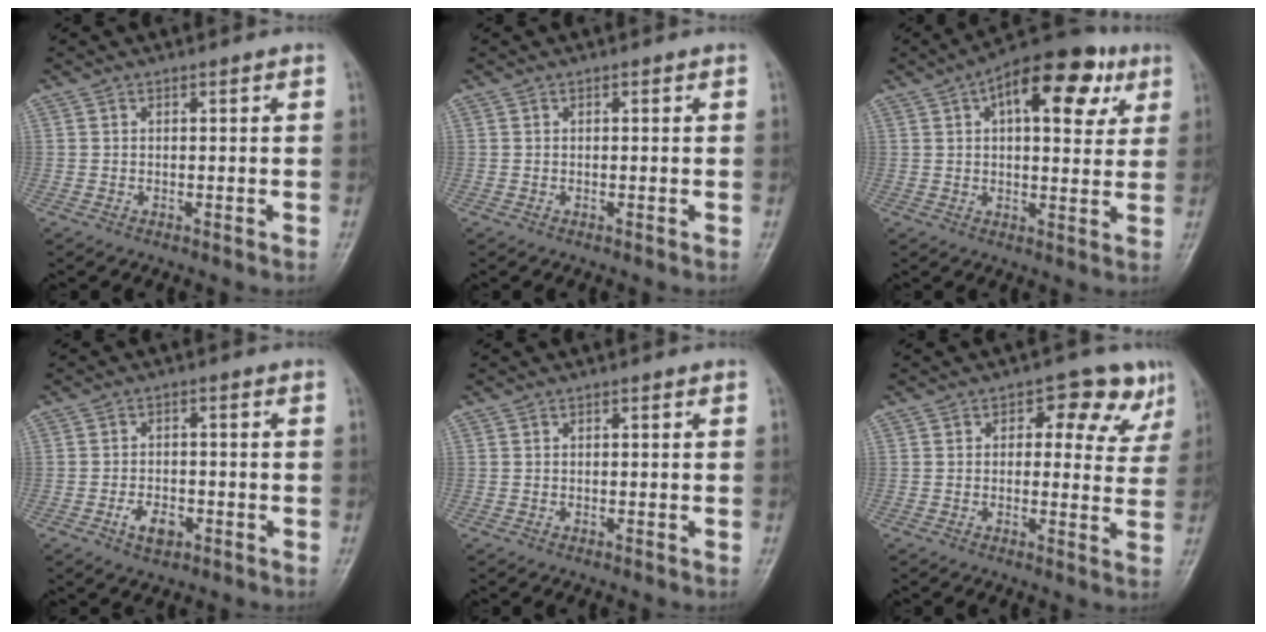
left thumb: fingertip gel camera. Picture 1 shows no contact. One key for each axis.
{"total": 0.0}
{"total": 16.6, "fx": 6.6, "fy": 8.0, "fz": 12.9, "tx": -0.144, "ty": 0.006, "tz": 0.088}
{"total": 4.5, "fx": -2.0, "fy": 2.7, "fz": 3.0, "tx": -0.045, "ty": 0.010, "tz": -0.034}
{"total": 0.0}
{"total": 9.1, "fx": 4.2, "fy": 5.5, "fz": 5.8, "tx": -0.017, "ty": -0.008, "tz": 0.043}